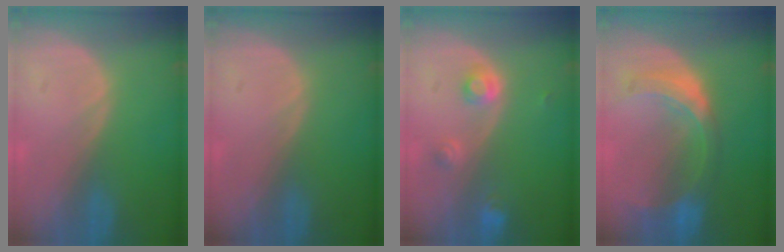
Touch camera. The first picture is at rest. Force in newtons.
{"total": 0.0}
{"total": 3.3, "press": 3.2, "slide": 0.8}
{"total": 8.1, "press": 7.2, "slide": 3.8}